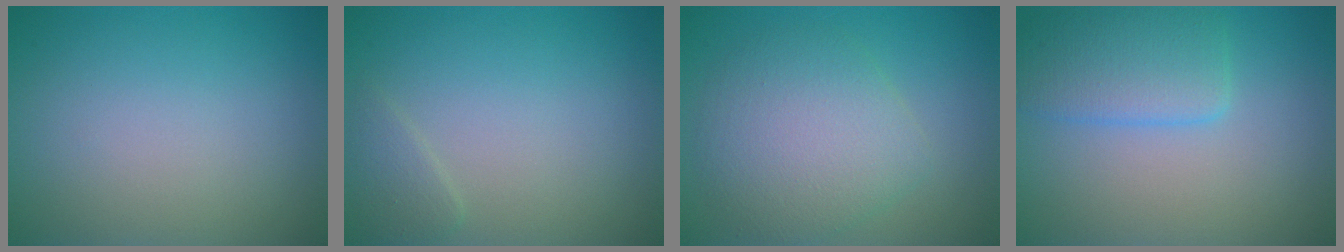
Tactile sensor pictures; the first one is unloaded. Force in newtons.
{"total": 1.3, "press": 1.3, "slide": 0.1}
{"total": 5.4, "press": 5.4, "slide": 0.1}
{"total": 3.8, "press": 3.8, "slide": 0.1}